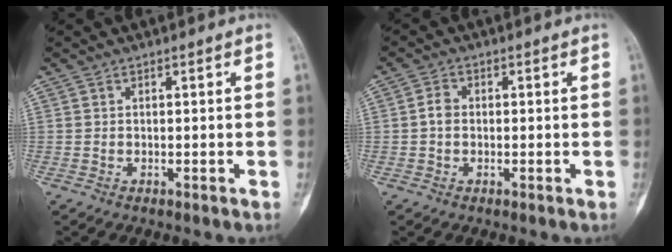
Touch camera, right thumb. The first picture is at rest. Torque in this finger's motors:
{"motor_torque": [0.16, 0.37, 0.30, -0.18, 0.02]}